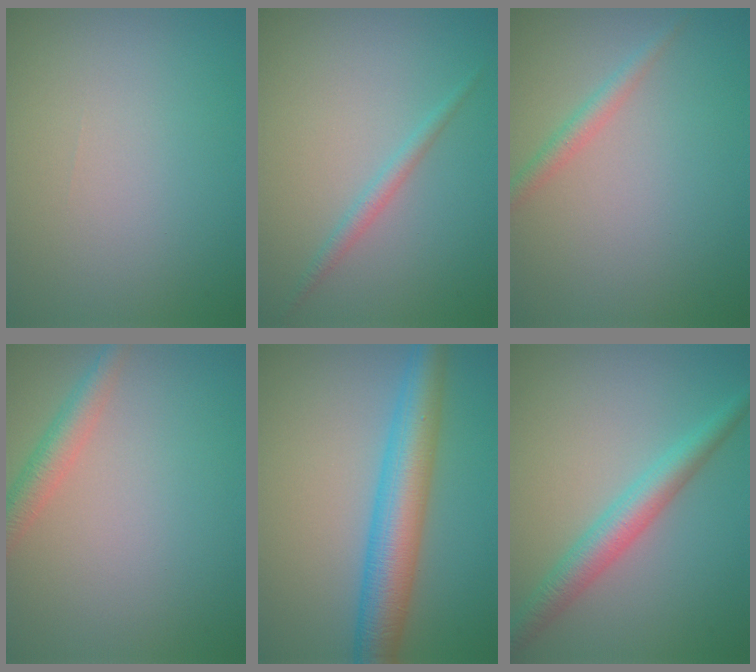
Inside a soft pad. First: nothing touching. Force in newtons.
{"total": 1.4, "press": 1.4, "slide": 0.1}
{"total": 1.6, "press": 1.6, "slide": 0.0}
{"total": 2.6, "press": 2.6, "slide": 0.1}
{"total": 6.7, "press": 6.7, "slide": 0.1}
{"total": 3.9, "press": 3.9, "slide": 0.1}